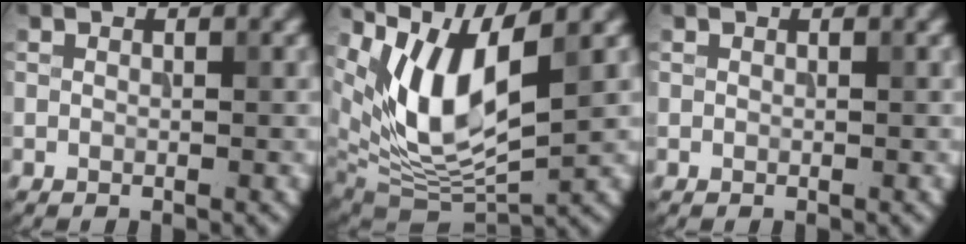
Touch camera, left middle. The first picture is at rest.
{"total": 9.5, "force": [4.3, 3.8, 7.6], "torque": [-0.153, -0.010, 0.086]}
{"total": 0.0}